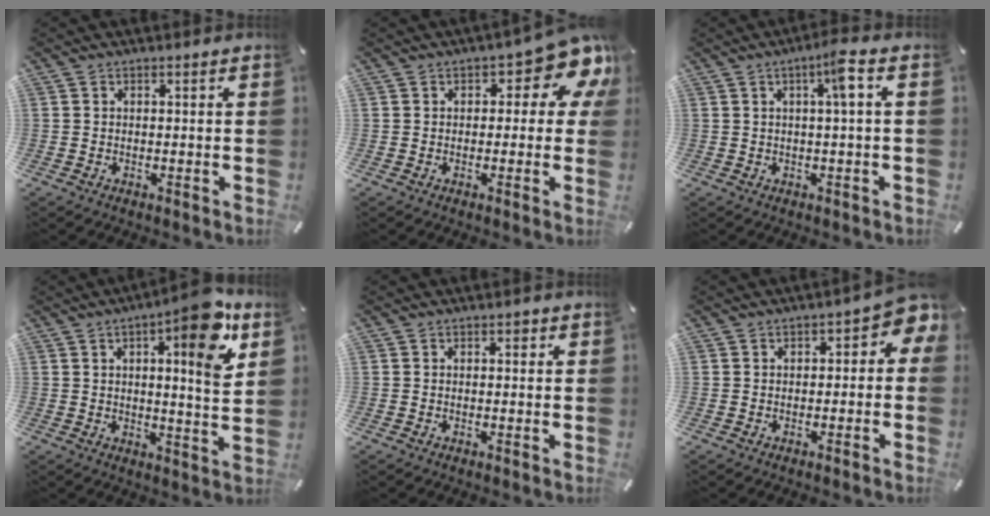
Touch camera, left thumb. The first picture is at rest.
{"total": 10.1, "force": [5.3, 4.5, 7.4], "torque": [-0.086, -0.036, 0.087]}
{"total": 5.4, "force": [1.3, 0.3, 5.2], "torque": [-0.086, -0.005, 0.013]}
{"total": 13.2, "force": [6.5, 2.8, 11.1], "torque": [-0.149, -0.034, 0.095]}
{"total": 0.9, "force": [0.2, 0.7, 0.5], "torque": [-0.011, 0.006, 0.002]}
{"total": 4.2, "force": [0.3, 2.5, 3.4], "torque": [-0.044, 0.000, -0.002]}